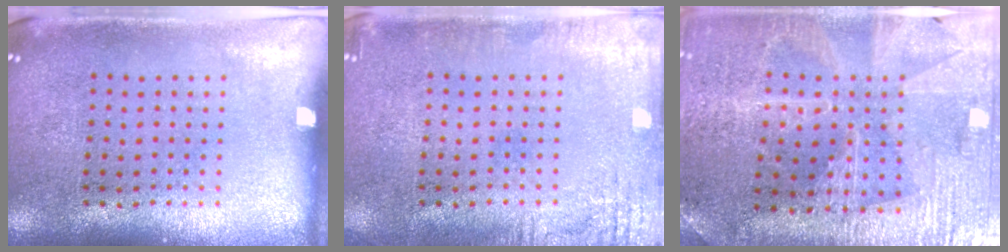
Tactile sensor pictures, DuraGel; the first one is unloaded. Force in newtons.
{"total": 2.3, "press": 2.3, "slide": 0.3}
{"total": 2.0, "press": 2.0, "slide": 0.3}